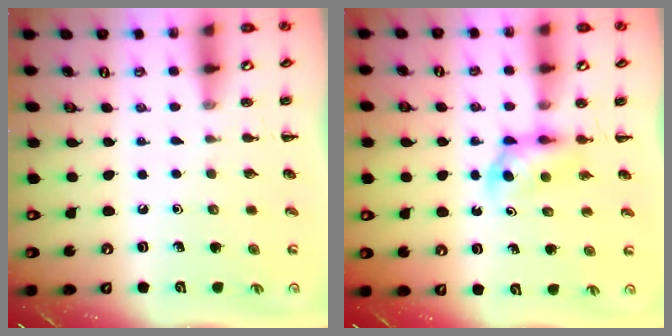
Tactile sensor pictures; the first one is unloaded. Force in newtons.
{"total": 3.8, "press": 3.7, "slide": 1.0}